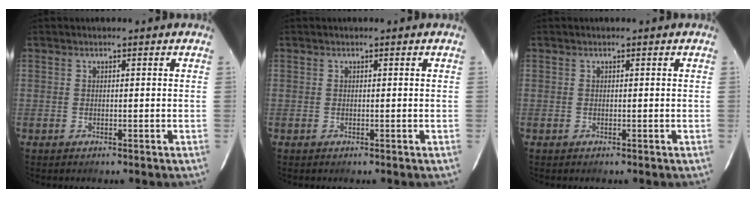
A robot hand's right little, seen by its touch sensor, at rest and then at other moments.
{"total": 0.0}
{"total": 0.0}